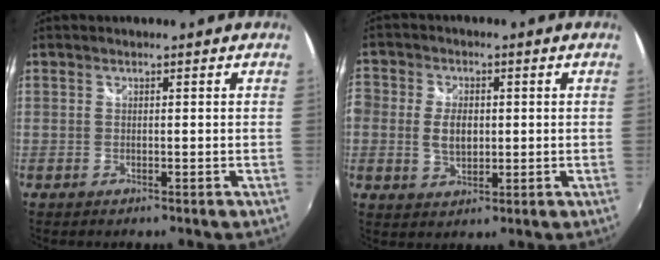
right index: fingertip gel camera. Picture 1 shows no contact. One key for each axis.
{"total": 6.9, "fx": -0.4, "fy": 5.0, "fz": 4.8, "tx": -0.103, "ty": 0.006, "tz": -0.011}